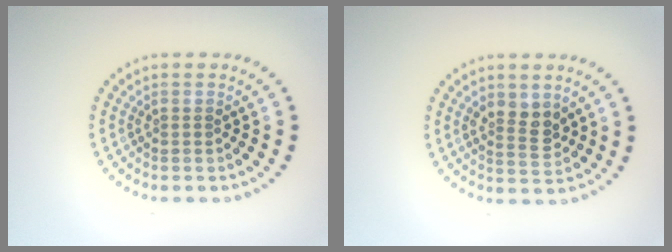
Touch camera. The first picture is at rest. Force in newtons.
{"total": 2.5, "press": 2.4, "slide": 0.7}